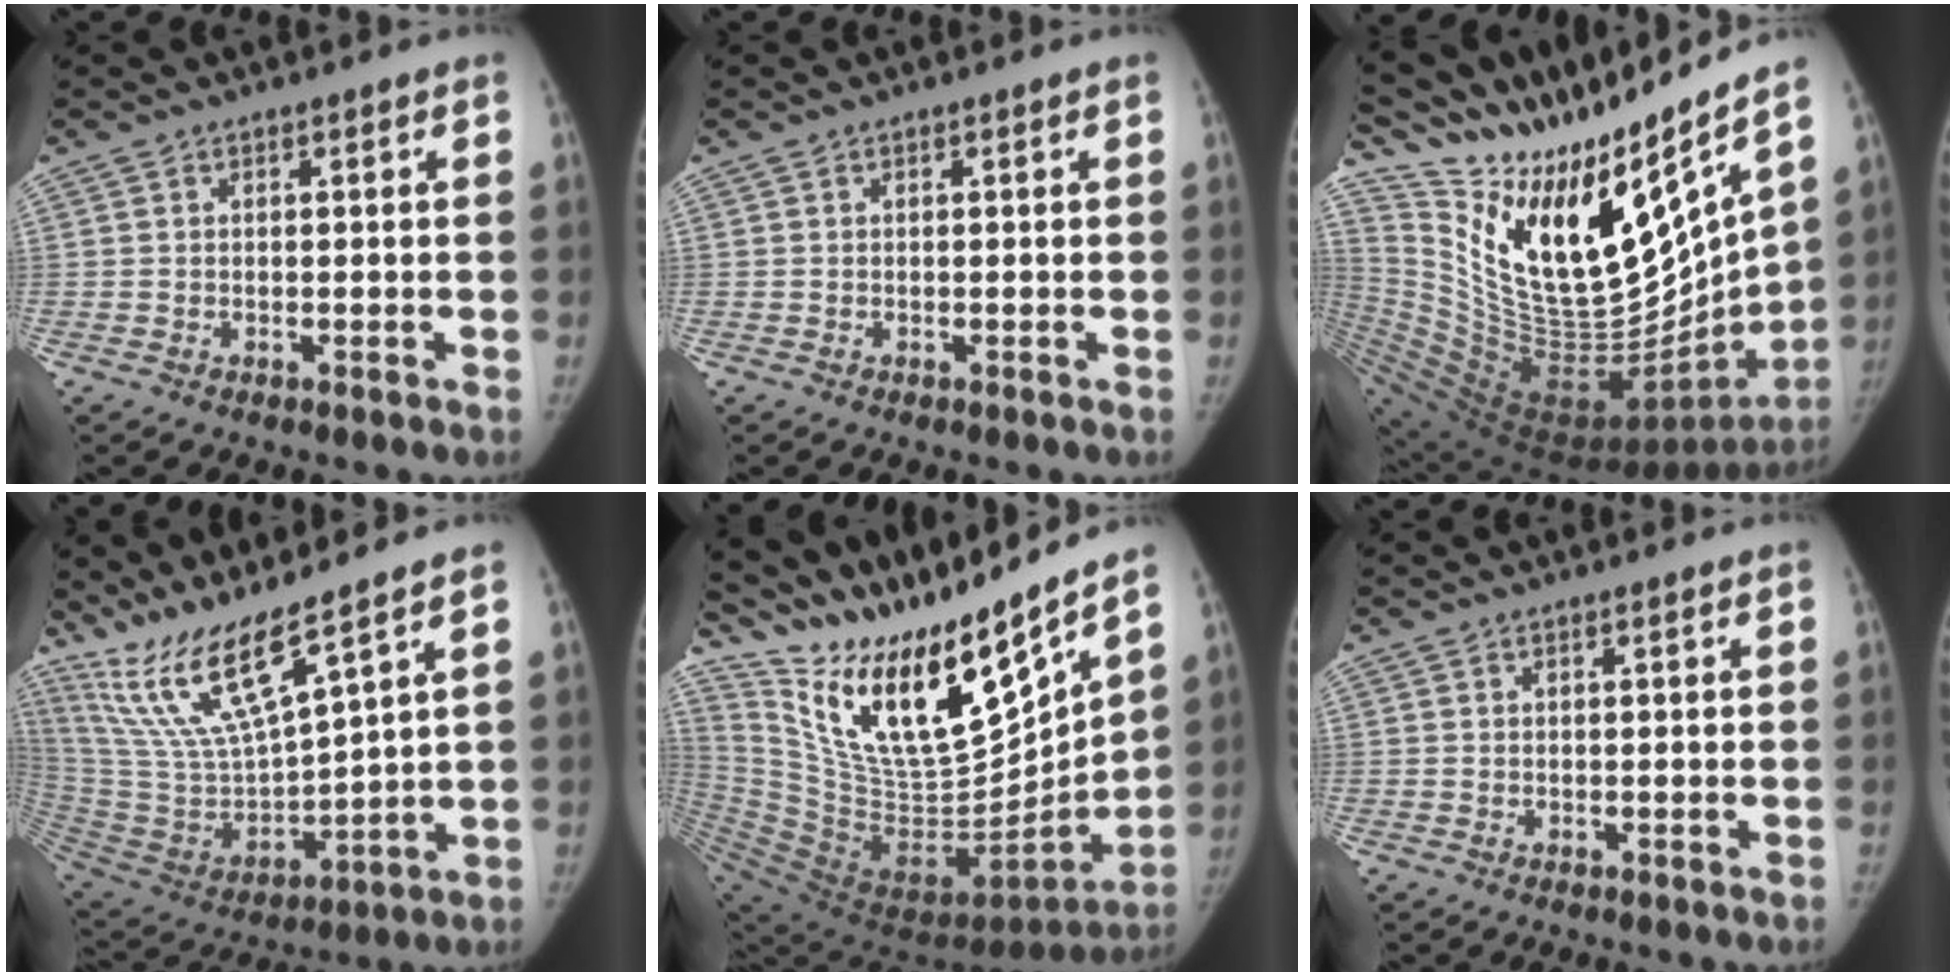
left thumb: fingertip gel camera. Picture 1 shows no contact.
{"total": 0.0}
{"total": 32.2, "force": [22.1, 7.5, 22.3], "torque": [-0.330, -0.126, 0.392]}
{"total": 15.7, "force": [12.1, 1.6, 9.9], "torque": [-0.188, -0.067, 0.259]}
{"total": 28.7, "force": [22.0, 6.0, 17.4], "torque": [-0.250, -0.120, 0.396]}
{"total": 0.0}